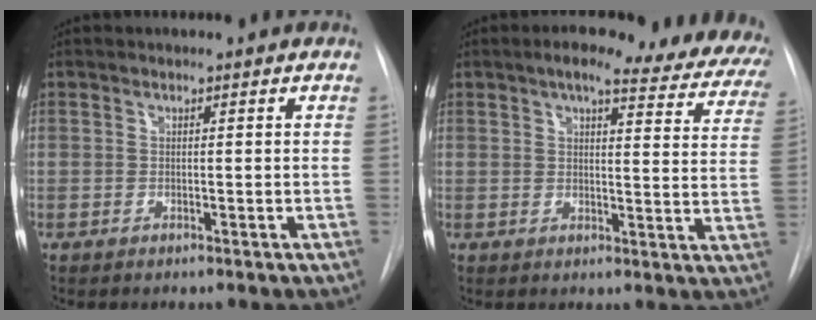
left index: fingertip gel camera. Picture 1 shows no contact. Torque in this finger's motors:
{"motor_torque": [0.92, -1.22, -0.06, 0.05]}